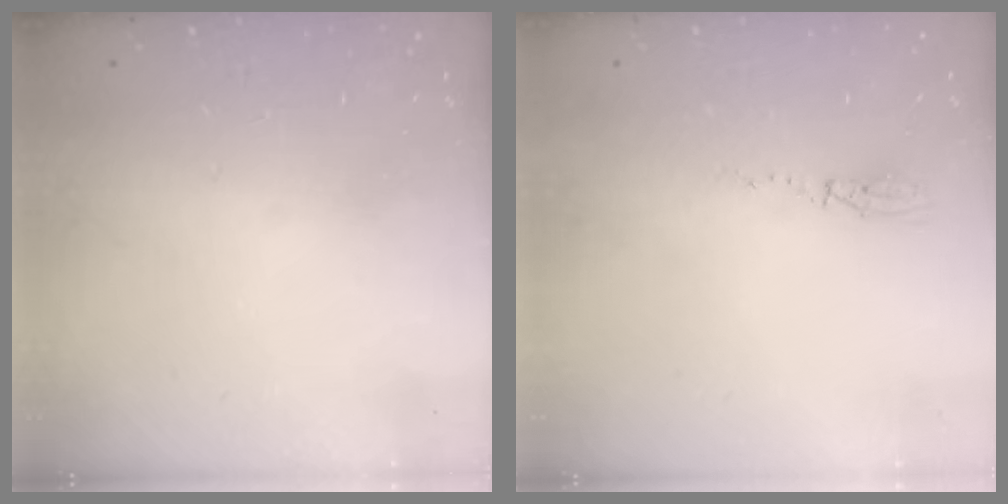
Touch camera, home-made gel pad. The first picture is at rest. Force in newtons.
{"total": 3.5, "press": 2.8, "slide": 2.1}